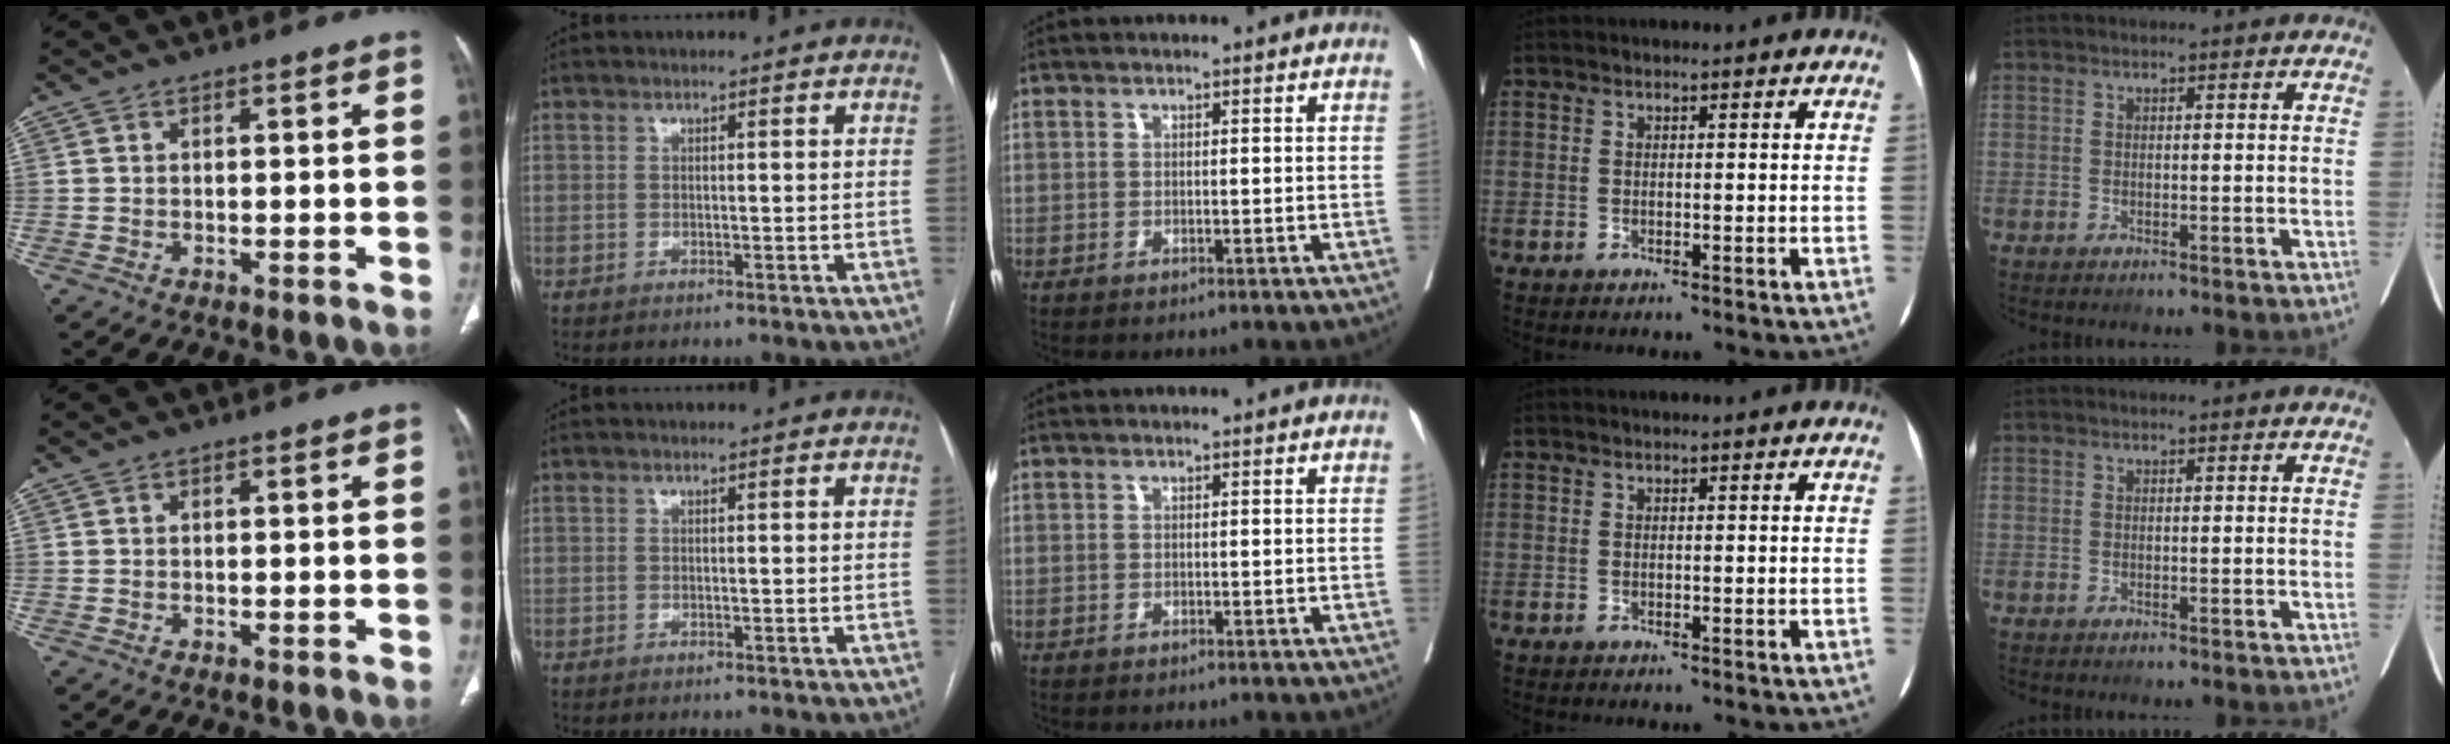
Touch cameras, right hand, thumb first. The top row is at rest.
{}